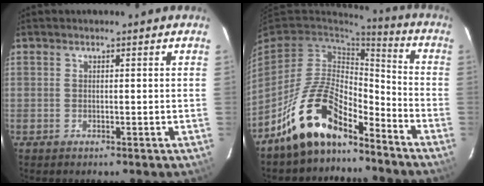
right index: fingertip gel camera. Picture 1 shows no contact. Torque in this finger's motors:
{"motor_torque": [0.73, -0.71, 0.94, 0.19]}